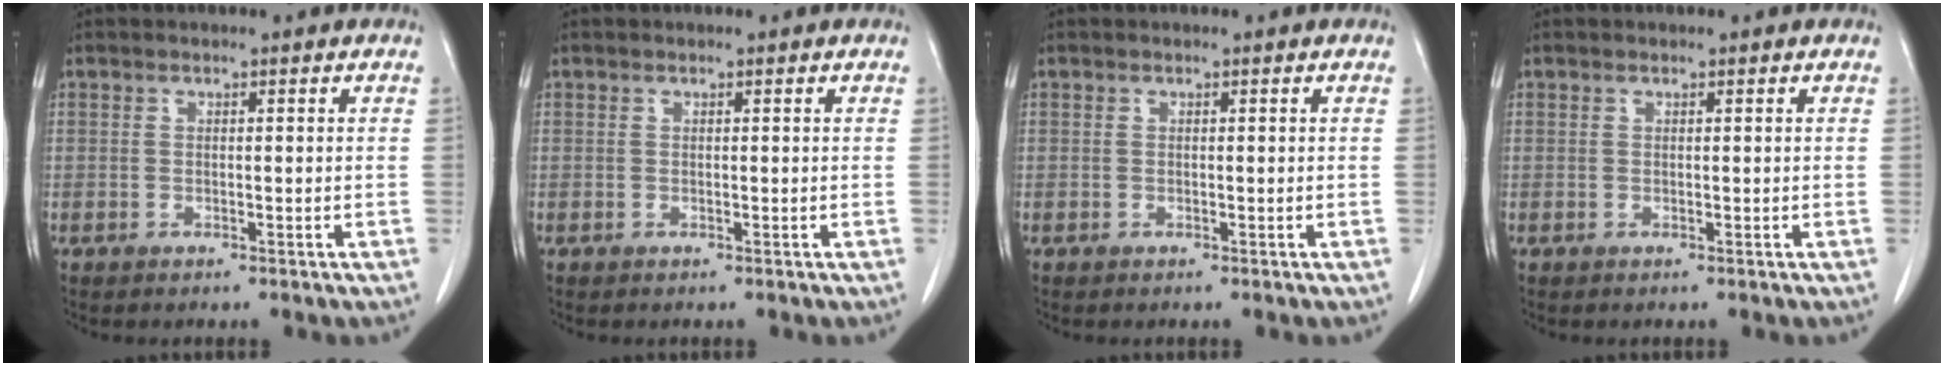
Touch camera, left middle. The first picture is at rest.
{"total": 0.0}
{"total": 0.0}
{"total": 0.0}